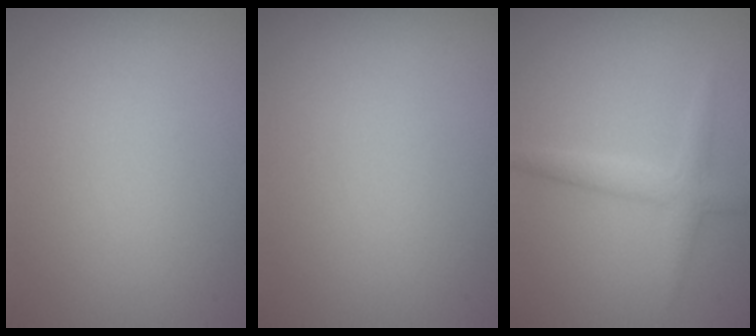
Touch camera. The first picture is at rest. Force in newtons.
{"total": 0.0}
{"total": 2.3, "press": 2.3, "slide": 0.1}